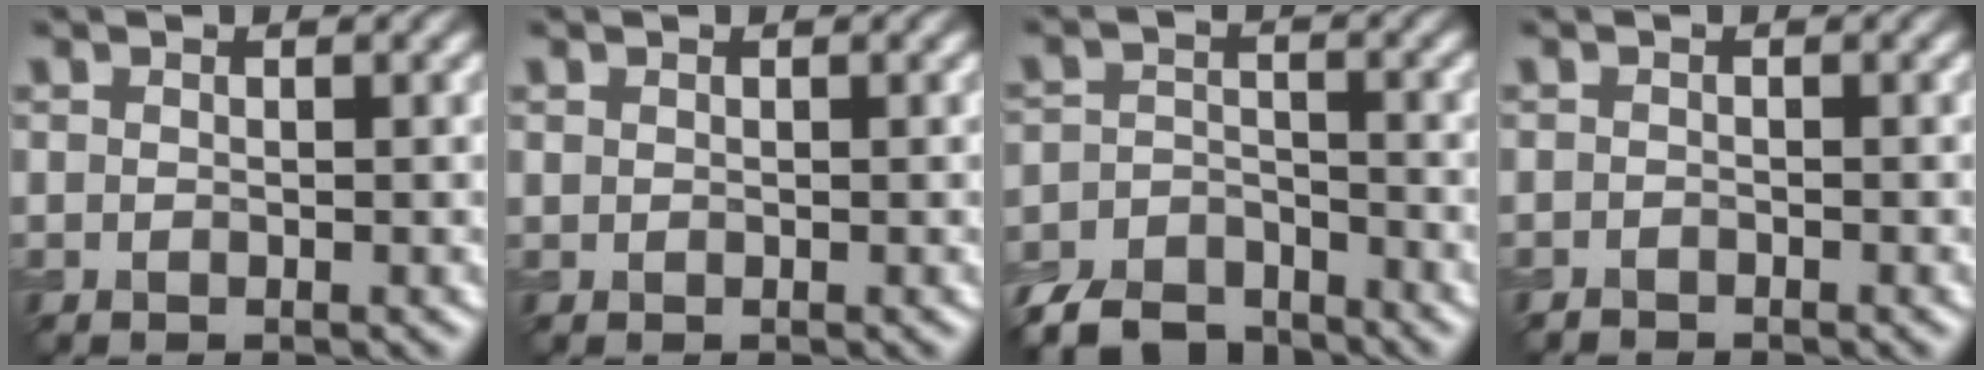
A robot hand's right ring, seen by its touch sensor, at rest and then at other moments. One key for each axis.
{"total": 0.0}
{"total": 6.5, "fx": -5.7, "fy": 2.6, "fz": 1.9, "tx": -0.036, "ty": -0.012, "tz": -0.107}
{"total": 0.8, "fx": -0.7, "fy": 0.2, "fz": 0.0, "tx": 0.003, "ty": -0.003, "tz": -0.015}